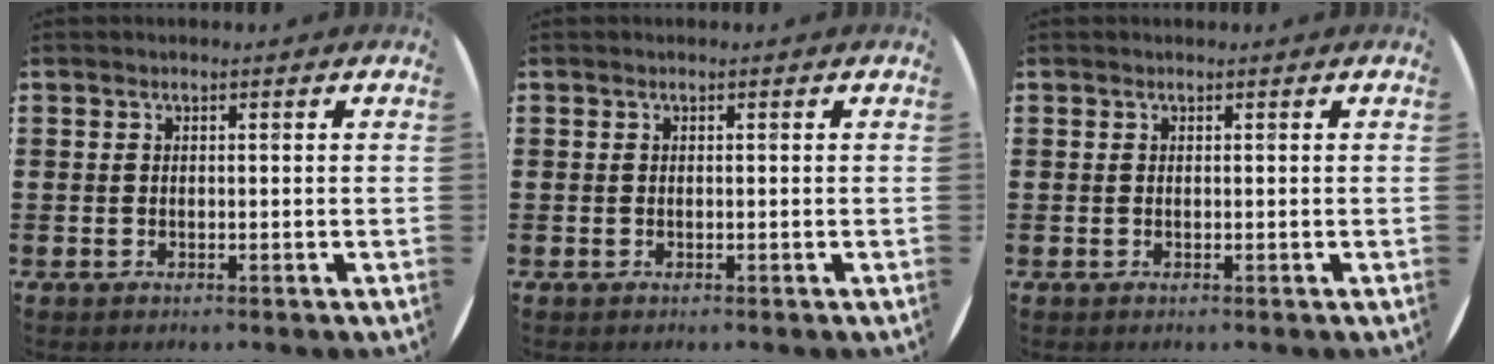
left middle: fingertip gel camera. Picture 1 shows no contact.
{"total": 0.0}
{"total": 0.0}